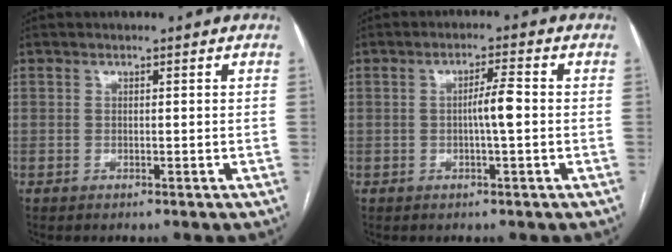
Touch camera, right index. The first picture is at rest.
{"total": 3.7, "force": [-0.3, 0.0, 3.7], "torque": [-0.064, 0.003, -0.006]}